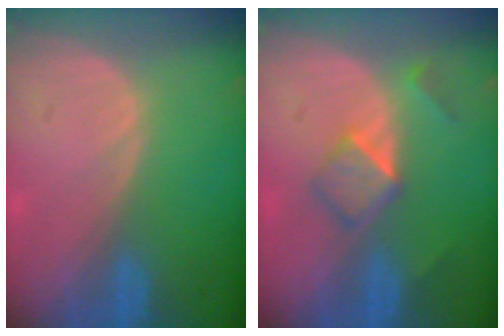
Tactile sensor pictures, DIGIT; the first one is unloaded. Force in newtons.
{"total": 5.2, "press": 4.6, "slide": 2.6}